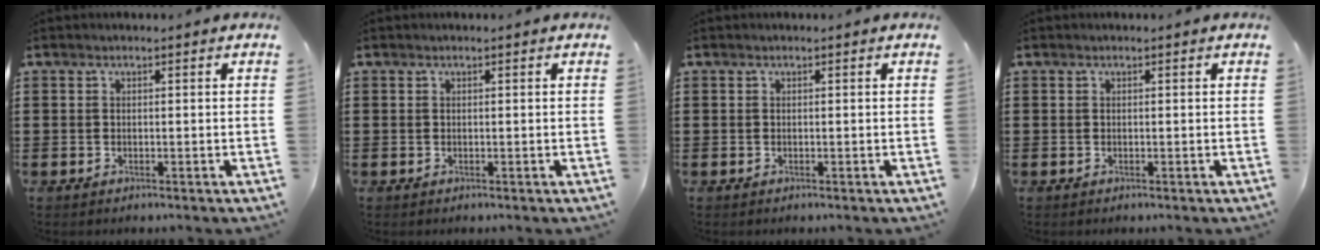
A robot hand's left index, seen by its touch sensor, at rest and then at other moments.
{"total": 0.0}
{"total": 0.0}
{"total": 0.0}